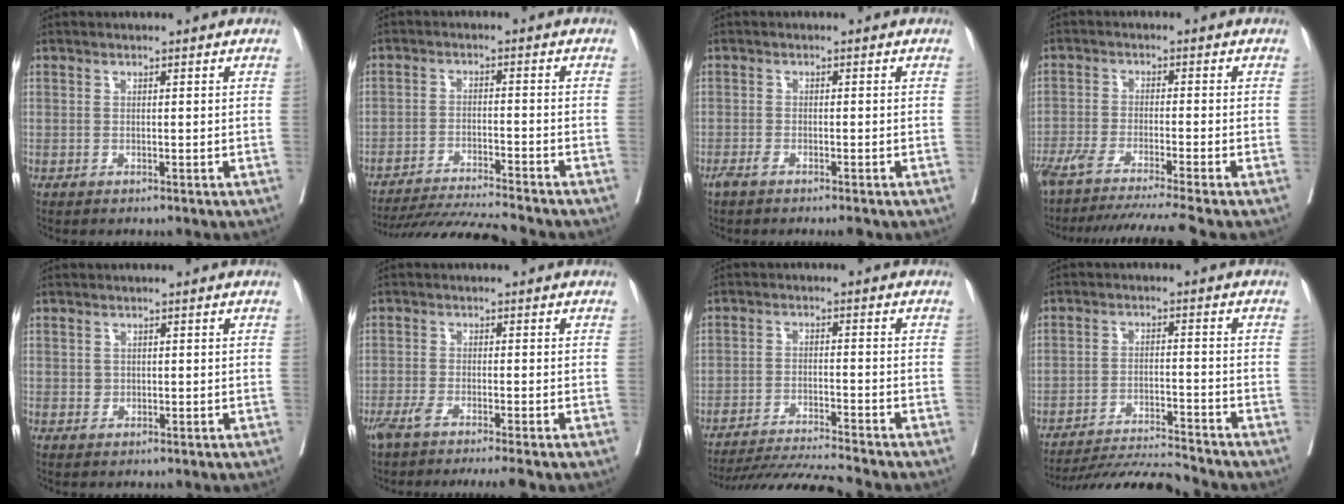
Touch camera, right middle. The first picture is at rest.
{"total": 11.7, "force": [-11.1, -1.6, 3.4], "torque": [-0.044, -0.018, -0.181]}
{"total": 2.6, "force": [-2.2, 0.3, 1.5], "torque": [-0.019, -0.004, -0.034]}
{"total": 14.0, "force": [-12.1, -2.0, 6.7], "torque": [-0.080, -0.040, -0.191]}
{"total": 0.6, "force": [0.0, 0.5, 0.2], "torque": [0.000, 0.002, 0.001]}
{"total": 7.0, "force": [-5.6, -0.2, 4.2], "torque": [-0.056, -0.010, -0.089]}
{"total": 10.6, "force": [-10.0, -2.1, 2.8], "torque": [-0.033, -0.013, -0.169]}
{"total": 10.7, "force": [-10.5, -1.5, 1.5], "torque": [-0.019, -0.010, -0.178]}